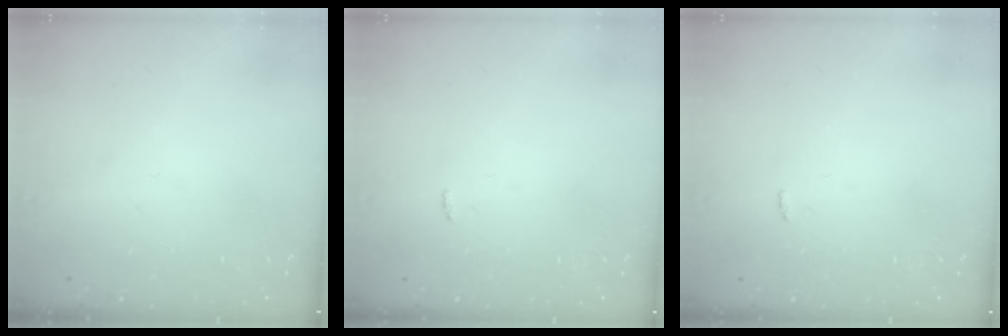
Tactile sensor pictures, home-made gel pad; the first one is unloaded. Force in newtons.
{"total": 2.5, "press": 2.5, "slide": 0.2}
{"total": 2.5, "press": 2.5, "slide": 0.2}